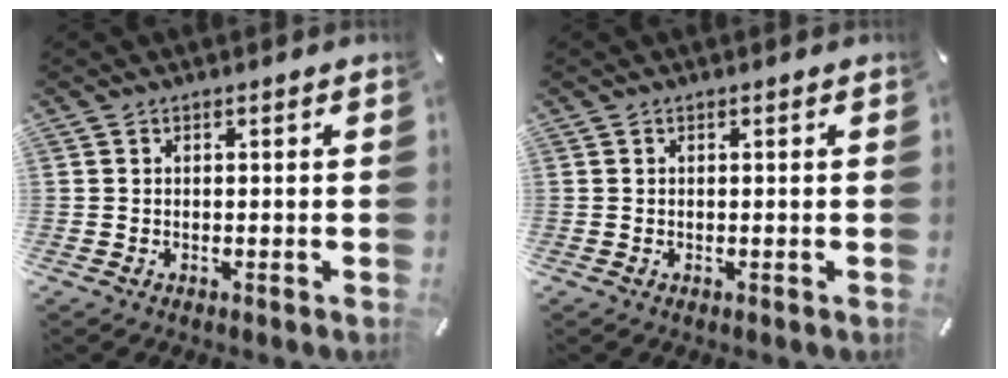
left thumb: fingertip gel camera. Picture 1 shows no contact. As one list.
[{"total": 0.0}]